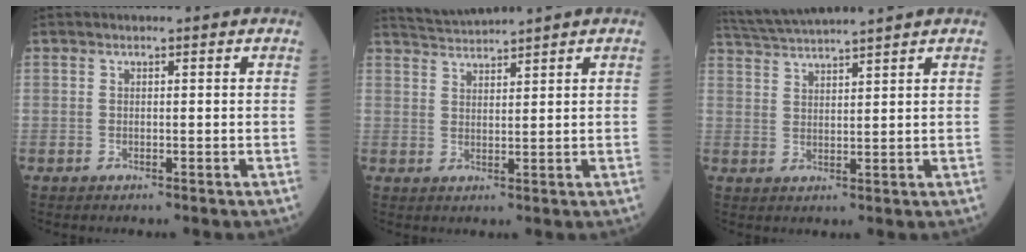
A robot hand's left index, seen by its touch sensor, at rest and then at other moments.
{"total": 3.6, "force": [3.3, -1.3, -0.3], "torque": [-0.004, 0.007, 0.074]}
{"total": 9.0, "force": [8.3, -1.6, 3.1], "torque": [-0.063, 0.023, 0.141]}